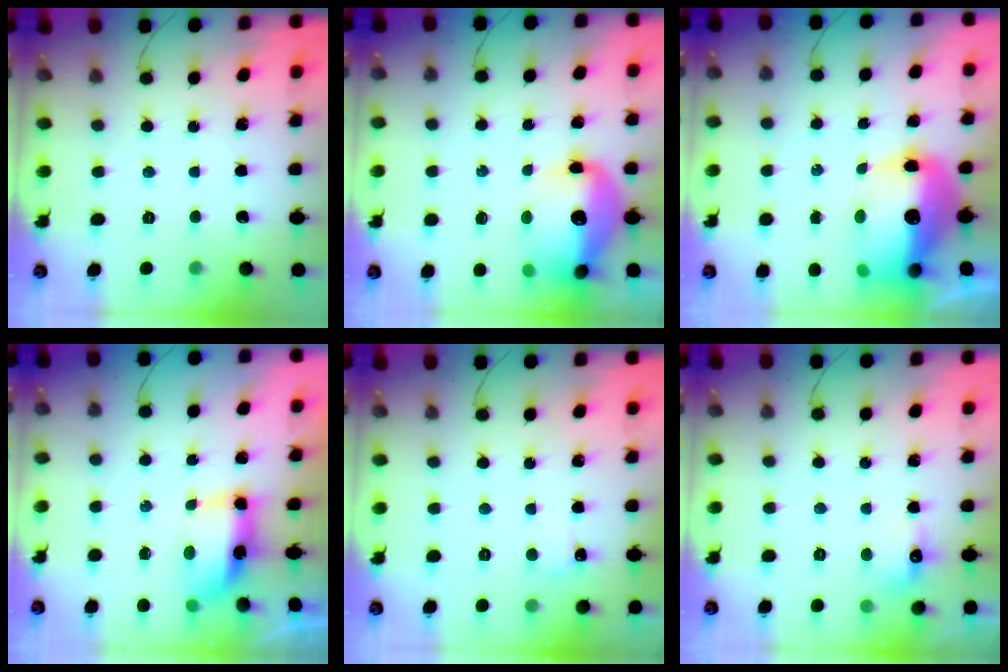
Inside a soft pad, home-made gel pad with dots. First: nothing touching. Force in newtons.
{"total": 14.1, "press": 13.7, "slide": 3.3}
{"total": 16.5, "press": 16.1, "slide": 3.8}
{"total": 7.3, "press": 7.3, "slide": 0.7}
{"total": 4.0, "press": 3.9, "slide": 1.2}
{"total": 5.9, "press": 5.6, "slide": 1.7}